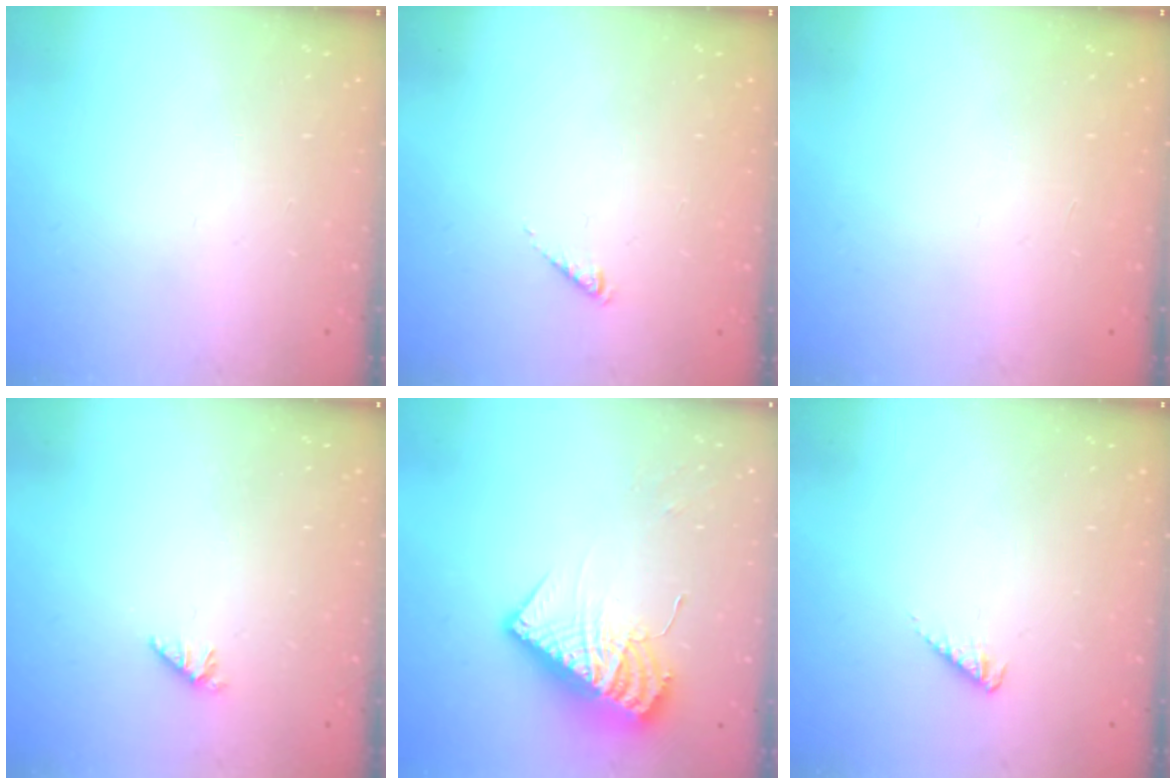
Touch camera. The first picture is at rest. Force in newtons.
{"total": 0.0}
{"total": 0.0}
{"total": 0.0}
{"total": 12.8, "press": 12.7, "slide": 1.2}
{"total": 3.0, "press": 2.9, "slide": 0.5}